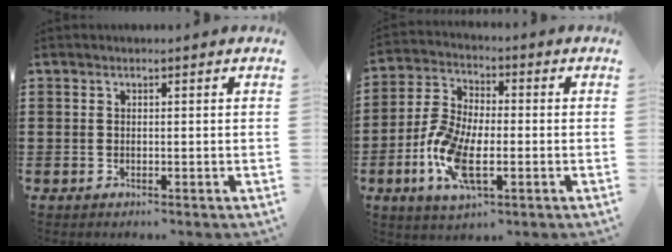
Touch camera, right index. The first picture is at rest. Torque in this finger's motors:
{"motor_torque": [2.14, 0.00, 1.05, 0.21]}